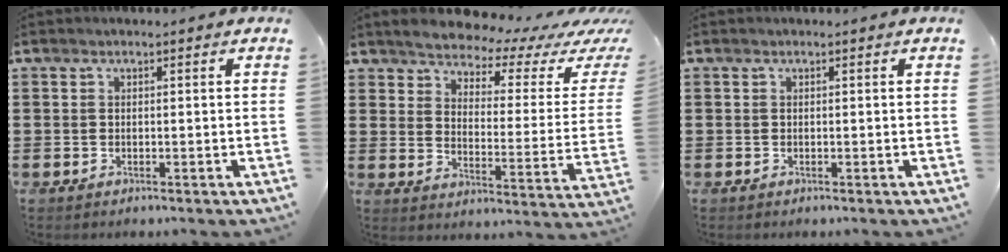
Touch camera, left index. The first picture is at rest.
{"total": 4.3, "force": [4.1, 0.5, 0.8], "torque": [-0.045, -0.038, 0.065]}
{"total": 0.0}